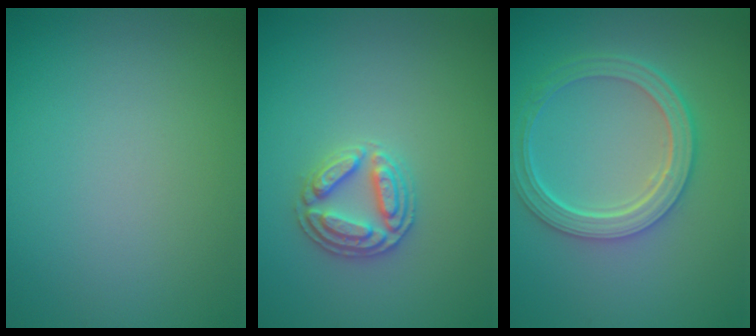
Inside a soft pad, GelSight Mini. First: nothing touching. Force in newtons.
{"total": 2.8, "press": 2.8, "slide": 0.3}
{"total": 5.0, "press": 3.8, "slide": 3.3}